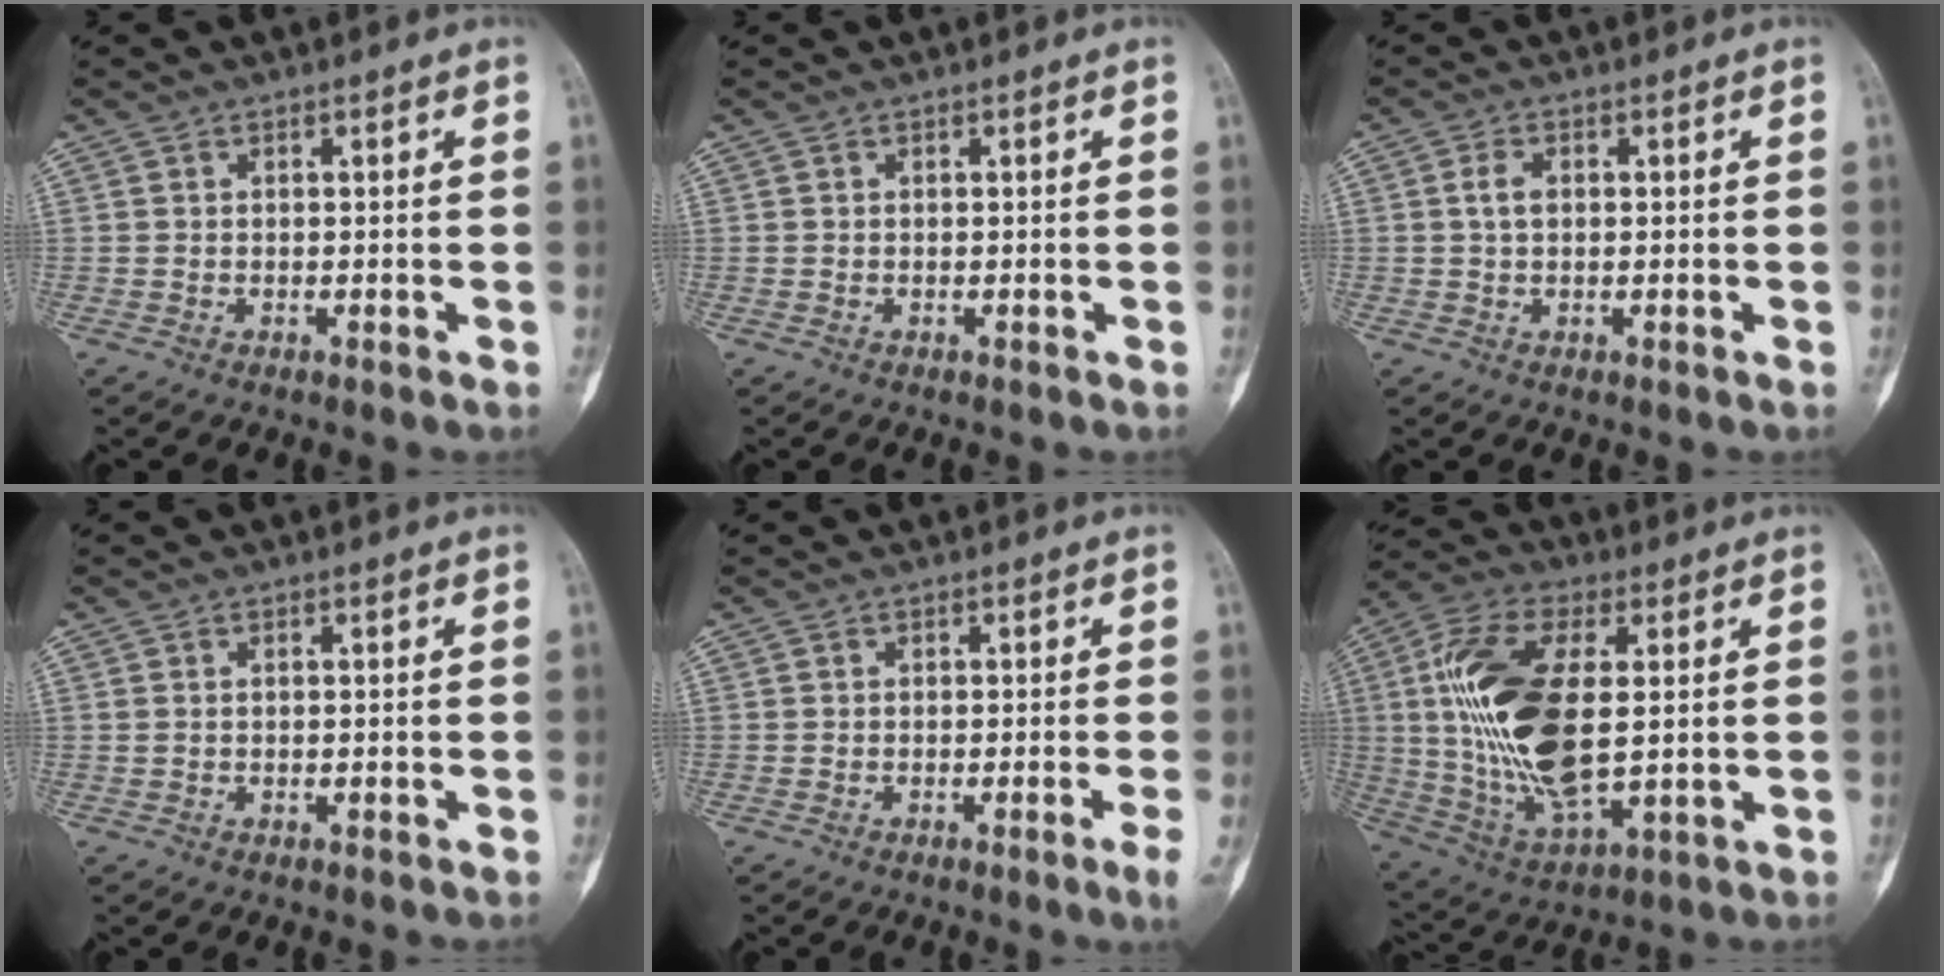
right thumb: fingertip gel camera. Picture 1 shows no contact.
{"total": 0.0}
{"total": 2.6, "force": [0.3, 1.5, 2.0], "torque": [-0.036, 0.004, 0.004]}
{"total": 0.0}
{"total": 2.1, "force": [-0.8, -0.4, 1.9], "torque": [-0.034, -0.006, -0.013]}
{"total": 21.6, "force": [2.3, 10.4, 18.8], "torque": [-0.377, -0.008, 0.046]}